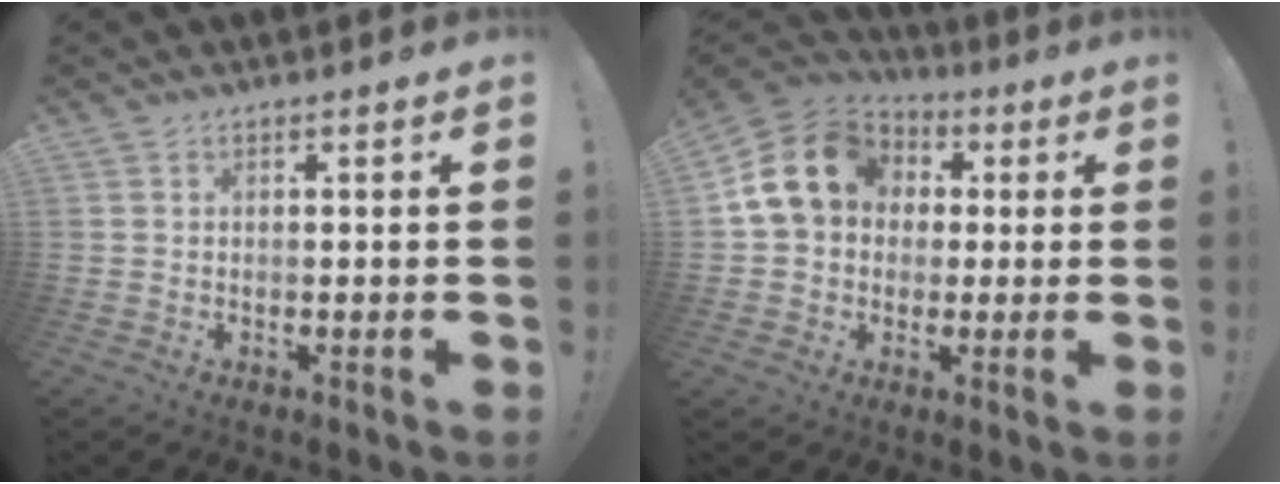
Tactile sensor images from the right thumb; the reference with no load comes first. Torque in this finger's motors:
{"motor_torque": [0.28, 0.42, 0.78, 0.14, 0.34]}